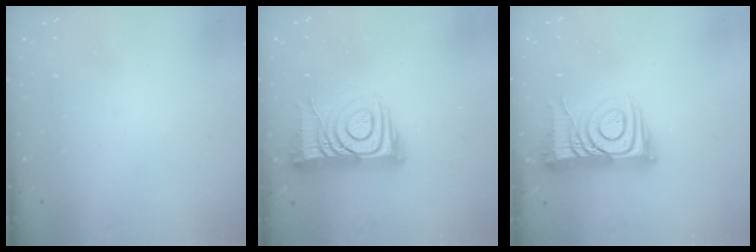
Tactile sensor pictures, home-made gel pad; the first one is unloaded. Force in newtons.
{"total": 12.9, "press": 12.8, "slide": 1.1}
{"total": 12.9, "press": 12.8, "slide": 1.1}